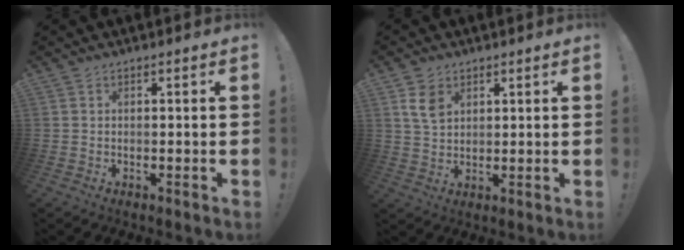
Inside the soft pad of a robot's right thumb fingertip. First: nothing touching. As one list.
[{"total": 6.0, "force": [2.9, 4.0, 3.4], "torque": [-0.049, -0.006, 0.055]}]